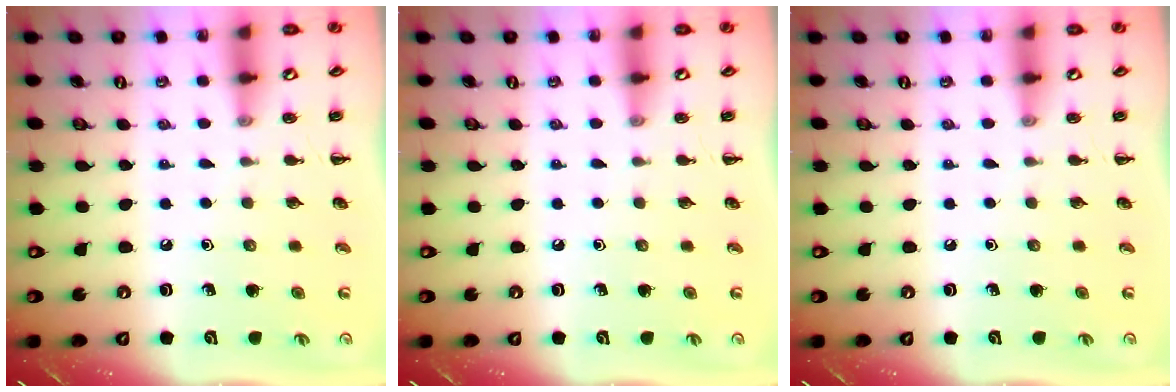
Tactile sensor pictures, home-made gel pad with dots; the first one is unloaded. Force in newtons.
{"total": 0.0}
{"total": 0.0}